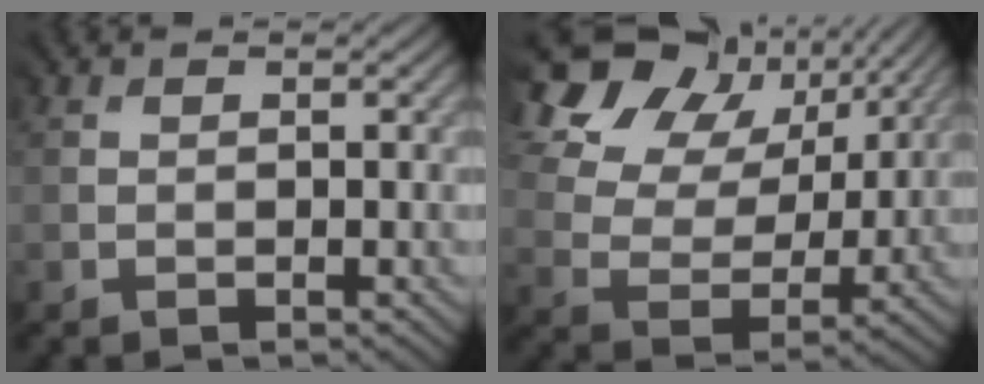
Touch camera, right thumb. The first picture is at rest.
{"total": 16.7, "force": [9.7, 10.9, 8.0], "torque": [-0.205, 0.060, 0.178]}